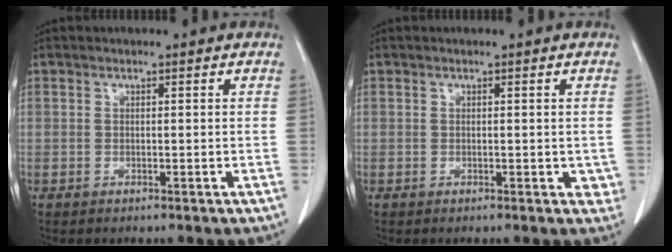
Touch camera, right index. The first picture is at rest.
{"total": 2.1, "force": [-0.3, 1.3, 1.6], "torque": [-0.007, 0.002, -0.005]}